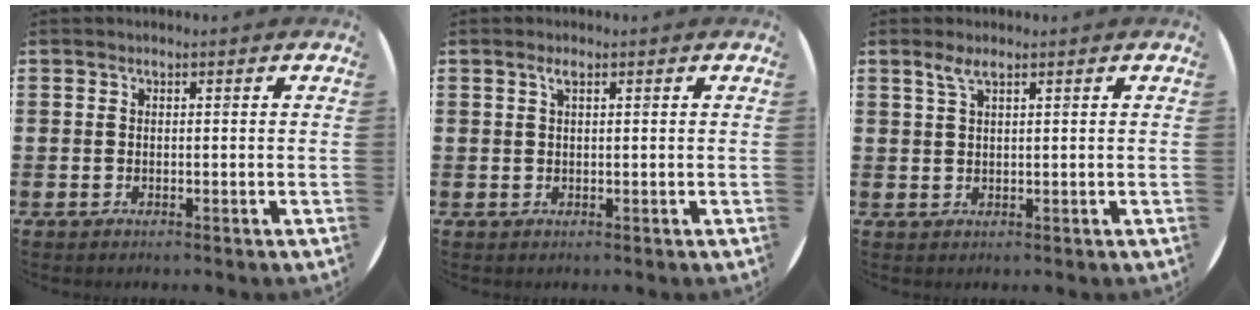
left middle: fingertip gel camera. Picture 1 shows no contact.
{"total": 1.1, "force": [0.5, 0.2, 0.9], "torque": [-0.018, 0.005, 0.008]}
{"total": 1.9, "force": [1.2, 0.3, 1.4], "torque": [-0.030, 0.004, 0.021]}